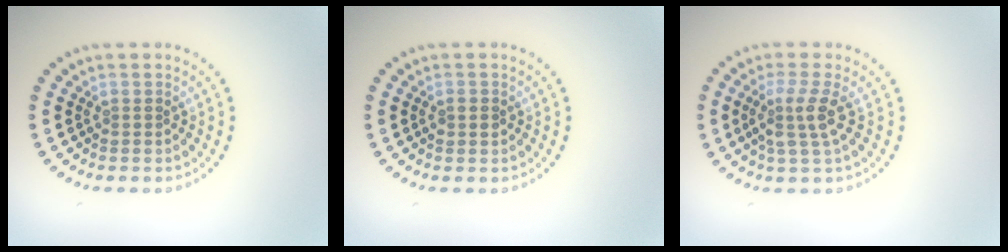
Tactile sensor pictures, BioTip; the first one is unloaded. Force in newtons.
{"total": 1.1, "press": 1.1, "slide": 0.2}
{"total": 2.9, "press": 2.2, "slide": 1.8}